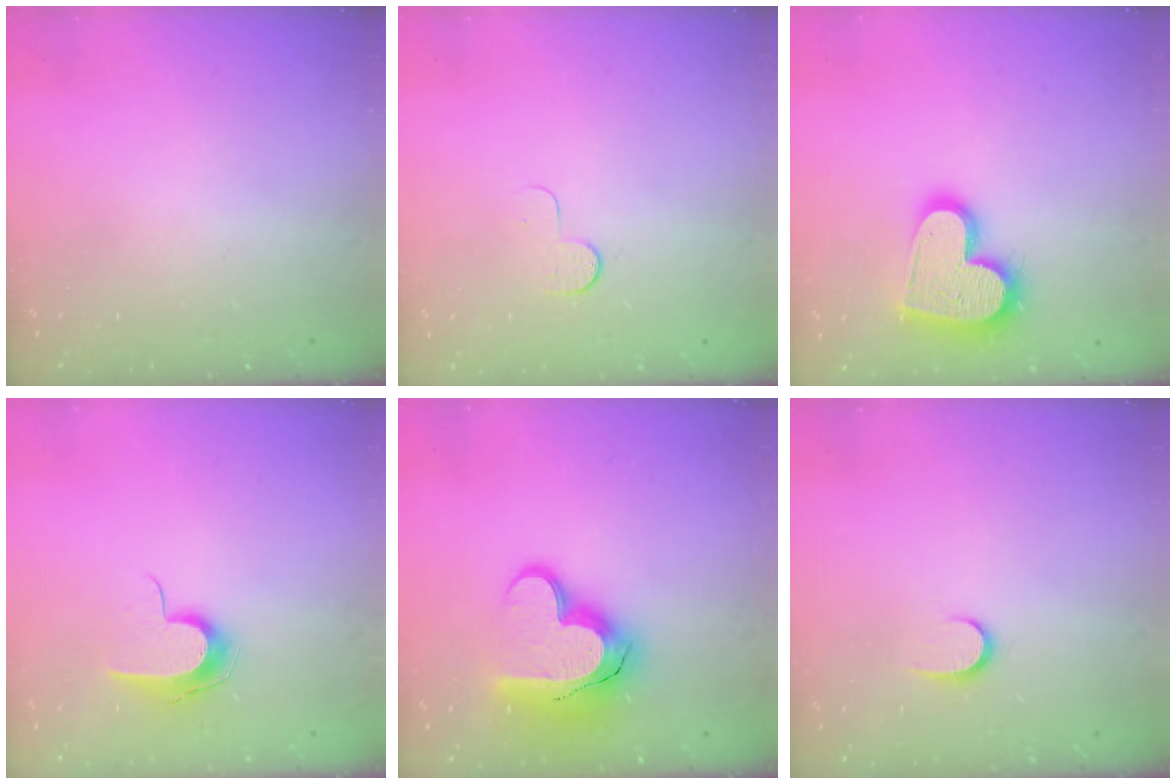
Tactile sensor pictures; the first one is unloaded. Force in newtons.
{"total": 5.1, "press": 5.1, "slide": 0.5}
{"total": 17.9, "press": 17.9, "slide": 1.4}
{"total": 8.9, "press": 8.9, "slide": 0.9}
{"total": 16.9, "press": 16.9, "slide": 1.3}
{"total": 5.4, "press": 5.4, "slide": 0.6}